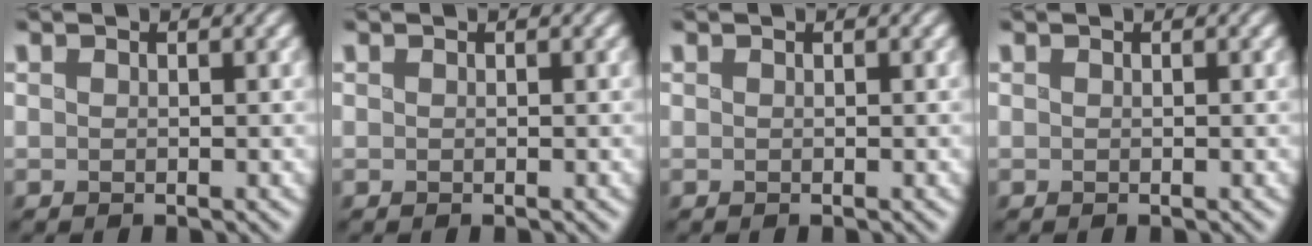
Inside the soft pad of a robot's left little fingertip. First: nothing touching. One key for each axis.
{"total": 0.0}
{"total": 0.0}
{"total": 0.0}